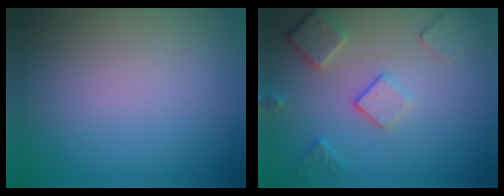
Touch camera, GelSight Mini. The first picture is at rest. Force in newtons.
{"total": 3.6, "press": 3.0, "slide": 2.1}